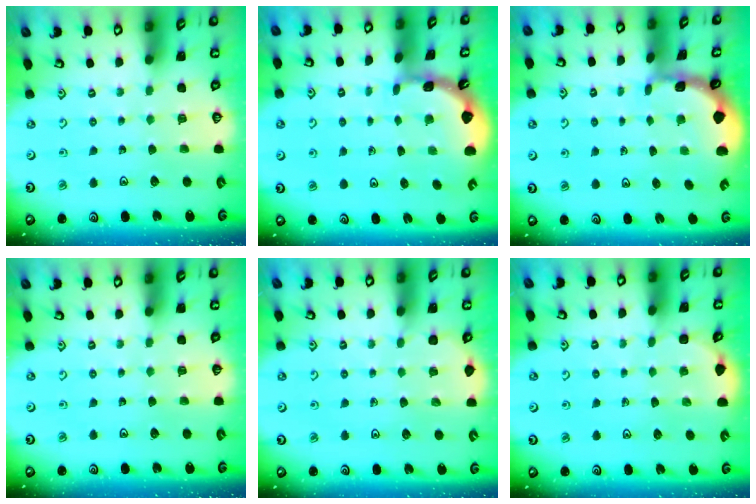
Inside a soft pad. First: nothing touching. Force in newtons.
{"total": 1.7, "press": 1.7, "slide": 0.1}
{"total": 1.3, "press": 1.2, "slide": 0.1}
{"total": 0.0}
{"total": 1.4, "press": 1.4, "slide": 0.1}
{"total": 1.7, "press": 1.6, "slide": 0.1}